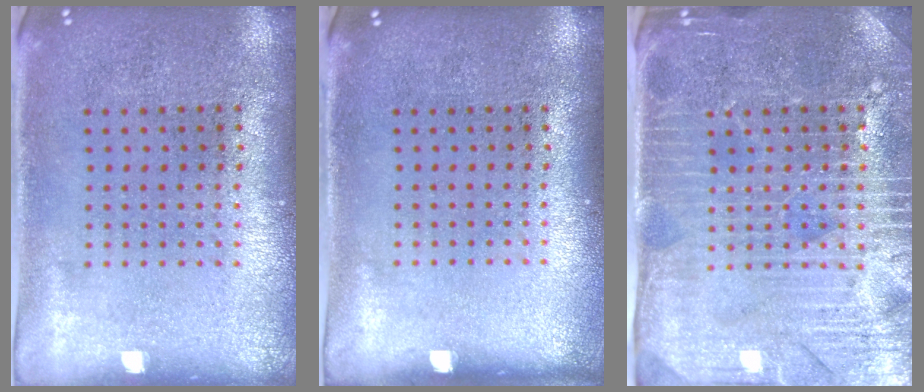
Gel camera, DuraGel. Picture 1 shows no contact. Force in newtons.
{"total": 0.0}
{"total": 4.4, "press": 4.1, "slide": 1.6}